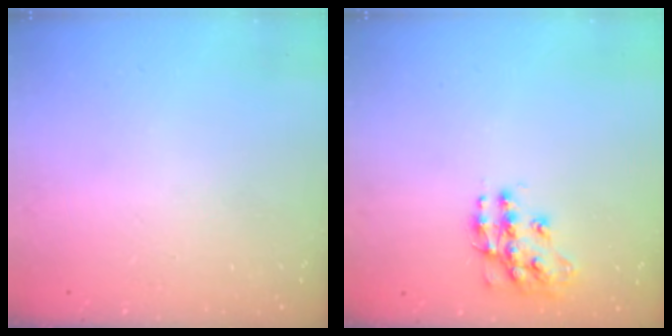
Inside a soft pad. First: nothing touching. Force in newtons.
{"total": 11.9, "press": 11.9, "slide": 0.9}